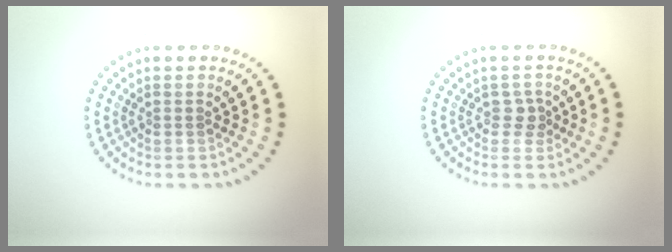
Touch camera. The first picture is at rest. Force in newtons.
{"total": 1.2, "press": 1.0, "slide": 0.7}